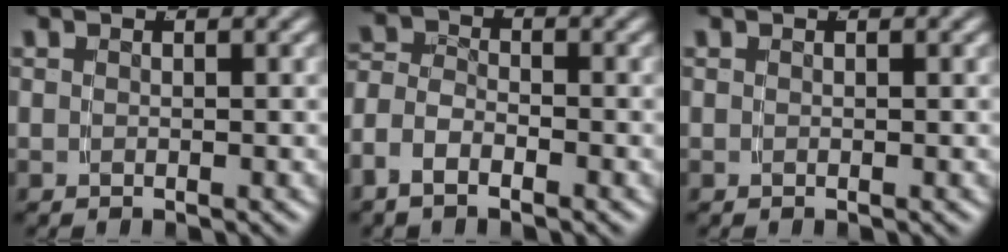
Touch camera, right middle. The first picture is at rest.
{"total": 3.5, "force": [-1.6, 2.4, 2.0], "torque": [-0.052, -0.014, -0.028]}
{"total": 0.0}